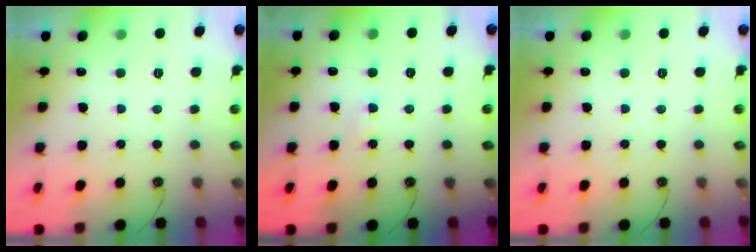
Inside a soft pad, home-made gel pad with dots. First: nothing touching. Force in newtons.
{"total": 2.4, "press": 2.3, "slide": 0.4}
{"total": 0.0}